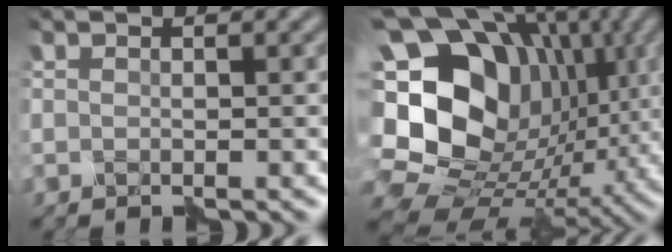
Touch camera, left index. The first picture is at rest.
{"total": 20.4, "force": [2.0, 16.4, 12.1], "torque": [-0.243, 0.015, 0.038]}